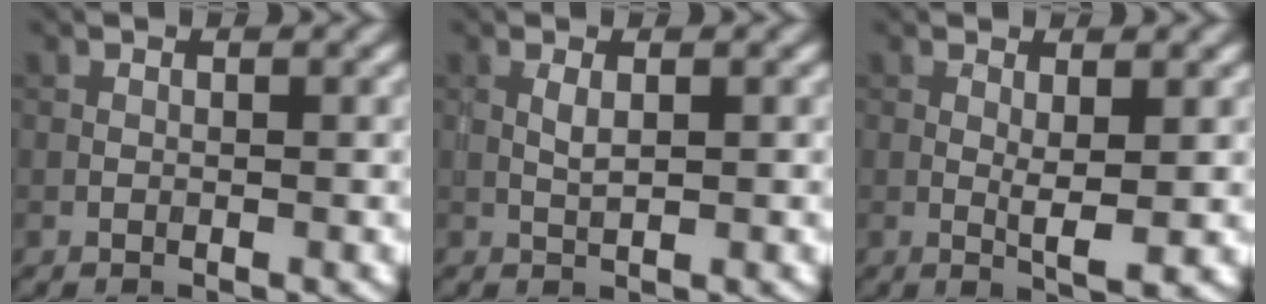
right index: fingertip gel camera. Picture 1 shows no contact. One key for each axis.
{"total": 1.2, "fx": 0.3, "fy": 0.3, "fz": 1.1, "tx": -0.026, "ty": 0.001, "tz": 0.006}
{"total": 2.3, "fx": 0.3, "fy": 0.2, "fz": 2.2, "tx": -0.039, "ty": -0.006, "tz": 0.005}